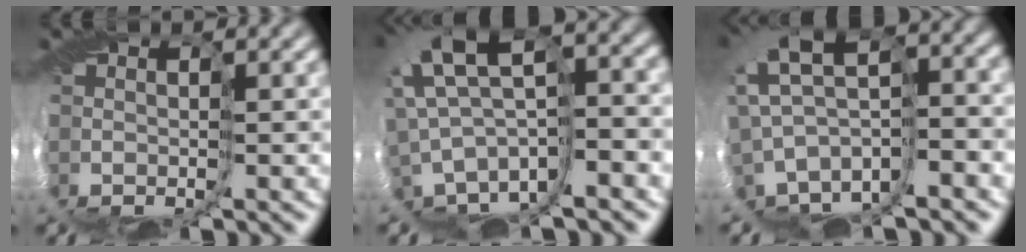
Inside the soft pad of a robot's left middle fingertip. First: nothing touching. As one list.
[{"total": 5.6, "force": [2.1, 1.5, 4.9], "torque": [-0.111, 0.023, 0.037]}, {"total": 4.4, "force": [0.2, 2.1, 3.9], "torque": [-0.098, 0.024, 0.010]}]